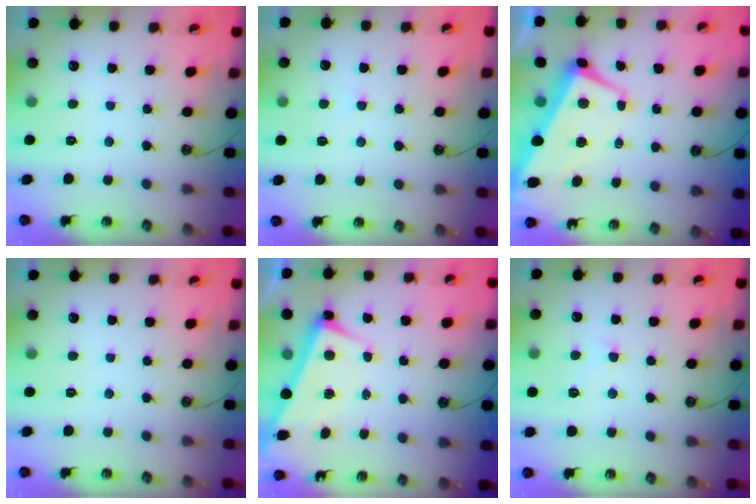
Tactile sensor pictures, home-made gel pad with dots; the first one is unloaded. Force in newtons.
{"total": 3.0, "press": 3.0, "slide": 0.5}
{"total": 1.7, "press": 1.1, "slide": 1.3}
{"total": 0.0}
{"total": 3.2, "press": 3.2, "slide": 0.7}
{"total": 0.8, "press": 0.5, "slide": 0.6}